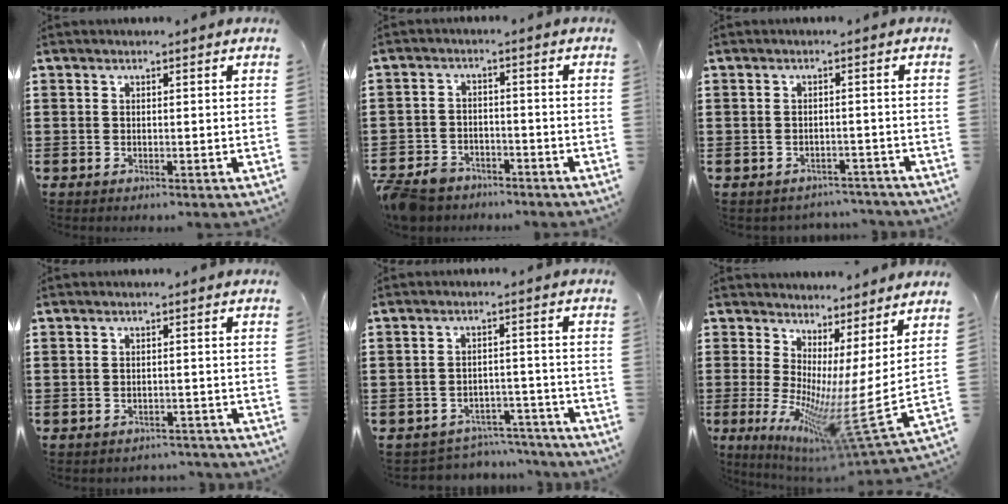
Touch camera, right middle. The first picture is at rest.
{"total": 4.7, "force": [-4.5, 1.4, 0.8], "torque": [-0.037, -0.001, -0.095]}
{"total": 1.9, "force": [-1.9, 0.3, -0.1], "torque": [-0.007, -0.001, -0.042]}
{"total": 1.7, "force": [-1.7, 0.2, 0.0], "torque": [-0.008, -0.001, -0.036]}
{"total": 4.3, "force": [-4.3, 0.7, 0.1], "torque": [-0.008, 0.006, -0.090]}
{"total": 9.4, "force": [-1.2, 0.4, 9.3], "torque": [-0.172, -0.057, -0.023]}